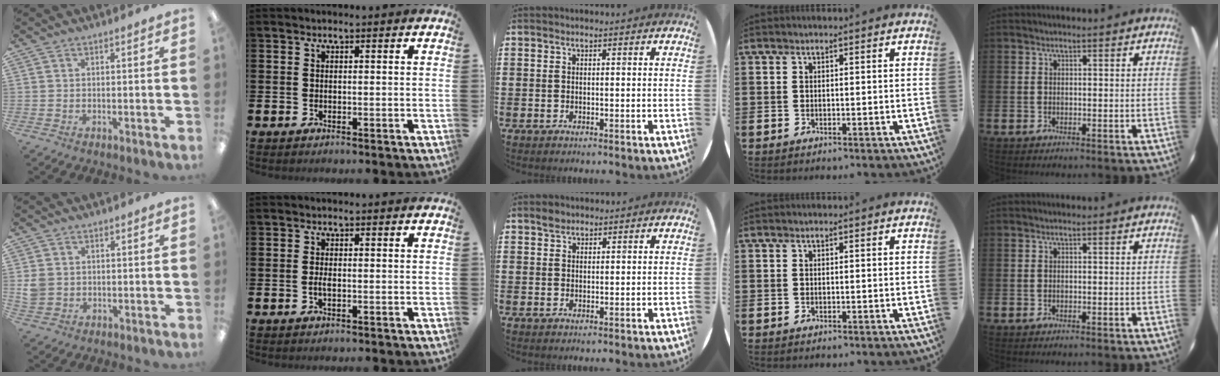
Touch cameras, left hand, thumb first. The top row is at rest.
{"thumb": {"total": 3.5, "force": [0.5, 3.3, 1.1], "torque": [-0.016, 0.003, 0.011]}, "index": {"total": 1.1, "force": [-0.3, 0.4, 1.0], "torque": [-0.020, 0.001, -0.006]}, "middle": {"total": 1.3, "force": [1.1, 0.6, 0.1], "torque": [0.003, -0.001, 0.021]}}